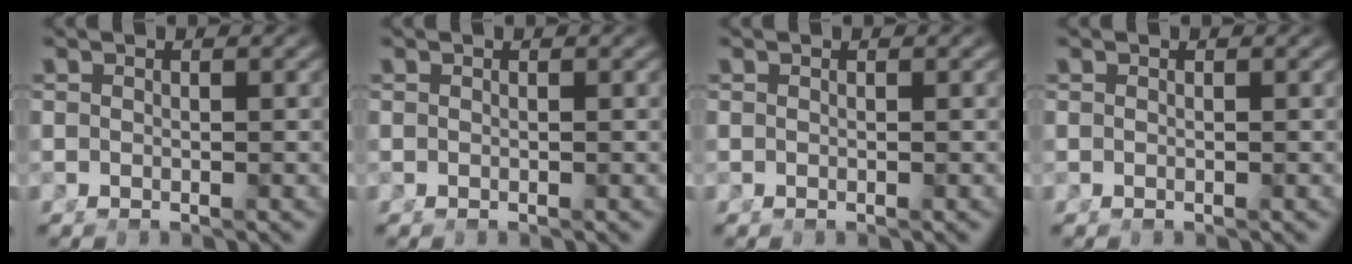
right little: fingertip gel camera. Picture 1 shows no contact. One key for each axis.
{"total": 0.0}
{"total": 0.0}
{"total": 0.0}